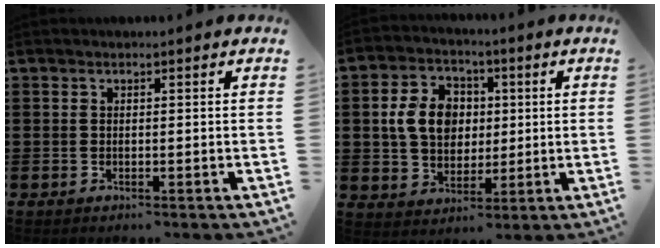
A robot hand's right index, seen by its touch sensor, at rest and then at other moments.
{"total": 8.7, "force": [1.1, 6.9, 5.2], "torque": [-0.119, 0.015, 0.013]}